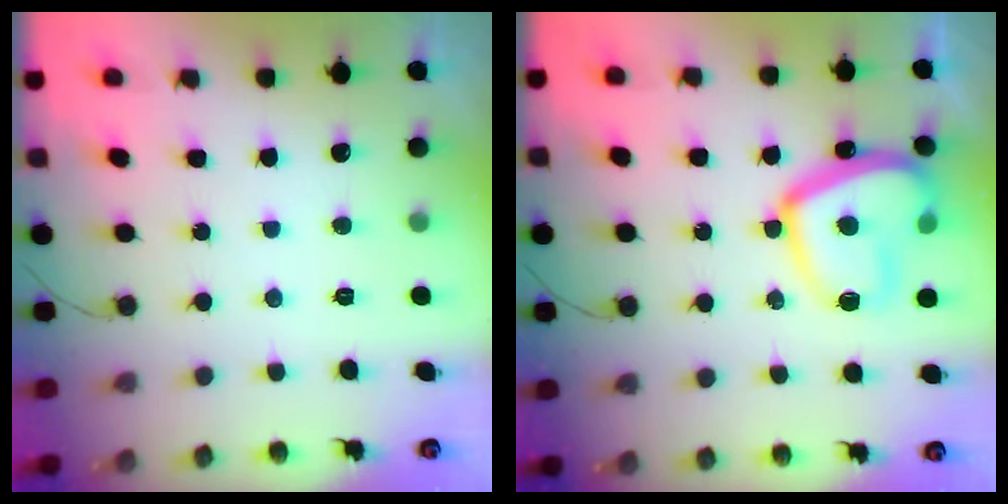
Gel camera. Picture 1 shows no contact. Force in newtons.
{"total": 17.1, "press": 17.1, "slide": 1.4}